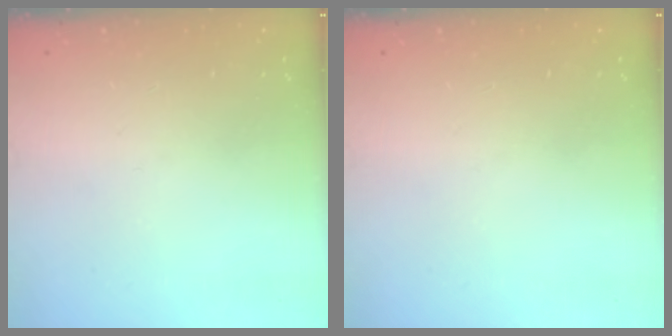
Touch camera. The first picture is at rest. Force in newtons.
{"total": 0.0}